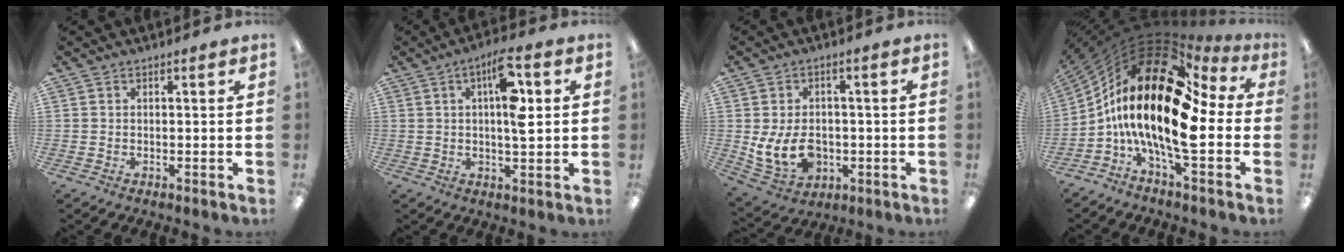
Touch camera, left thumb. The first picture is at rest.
{"total": 9.3, "force": [2.6, 3.1, 8.4], "torque": [-0.129, -0.001, 0.037]}
{"total": 10.0, "force": [-1.8, 7.4, 6.5], "torque": [-0.131, 0.006, -0.029]}
{"total": 24.5, "force": [-0.1, 10.0, 22.3], "torque": [-0.483, -0.021, -0.011]}